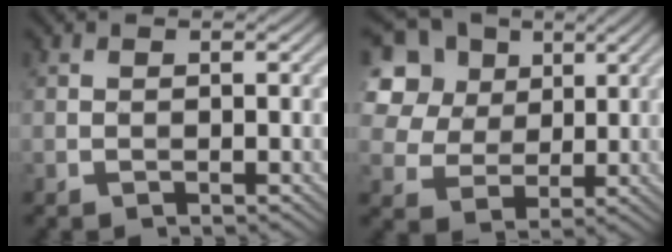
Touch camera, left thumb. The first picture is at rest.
{"total": 14.6, "force": [6.9, 10.9, 6.8], "torque": [-0.212, 0.036, 0.150]}